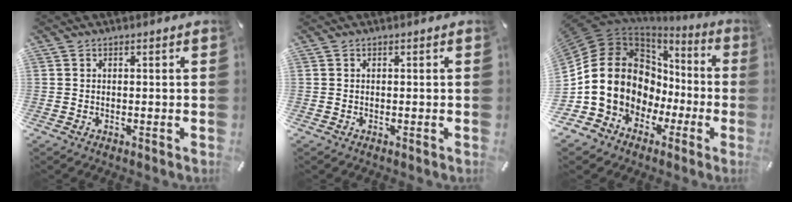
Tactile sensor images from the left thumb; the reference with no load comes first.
{"total": 0.0}
{"total": 19.1, "force": [0.5, 15.9, 10.5], "torque": [-0.224, -0.023, 0.026]}